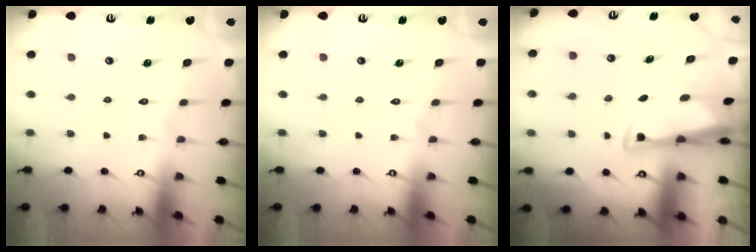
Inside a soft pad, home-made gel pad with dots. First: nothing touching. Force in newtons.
{"total": 0.0}
{"total": 2.9, "press": 2.9, "slide": 0.7}